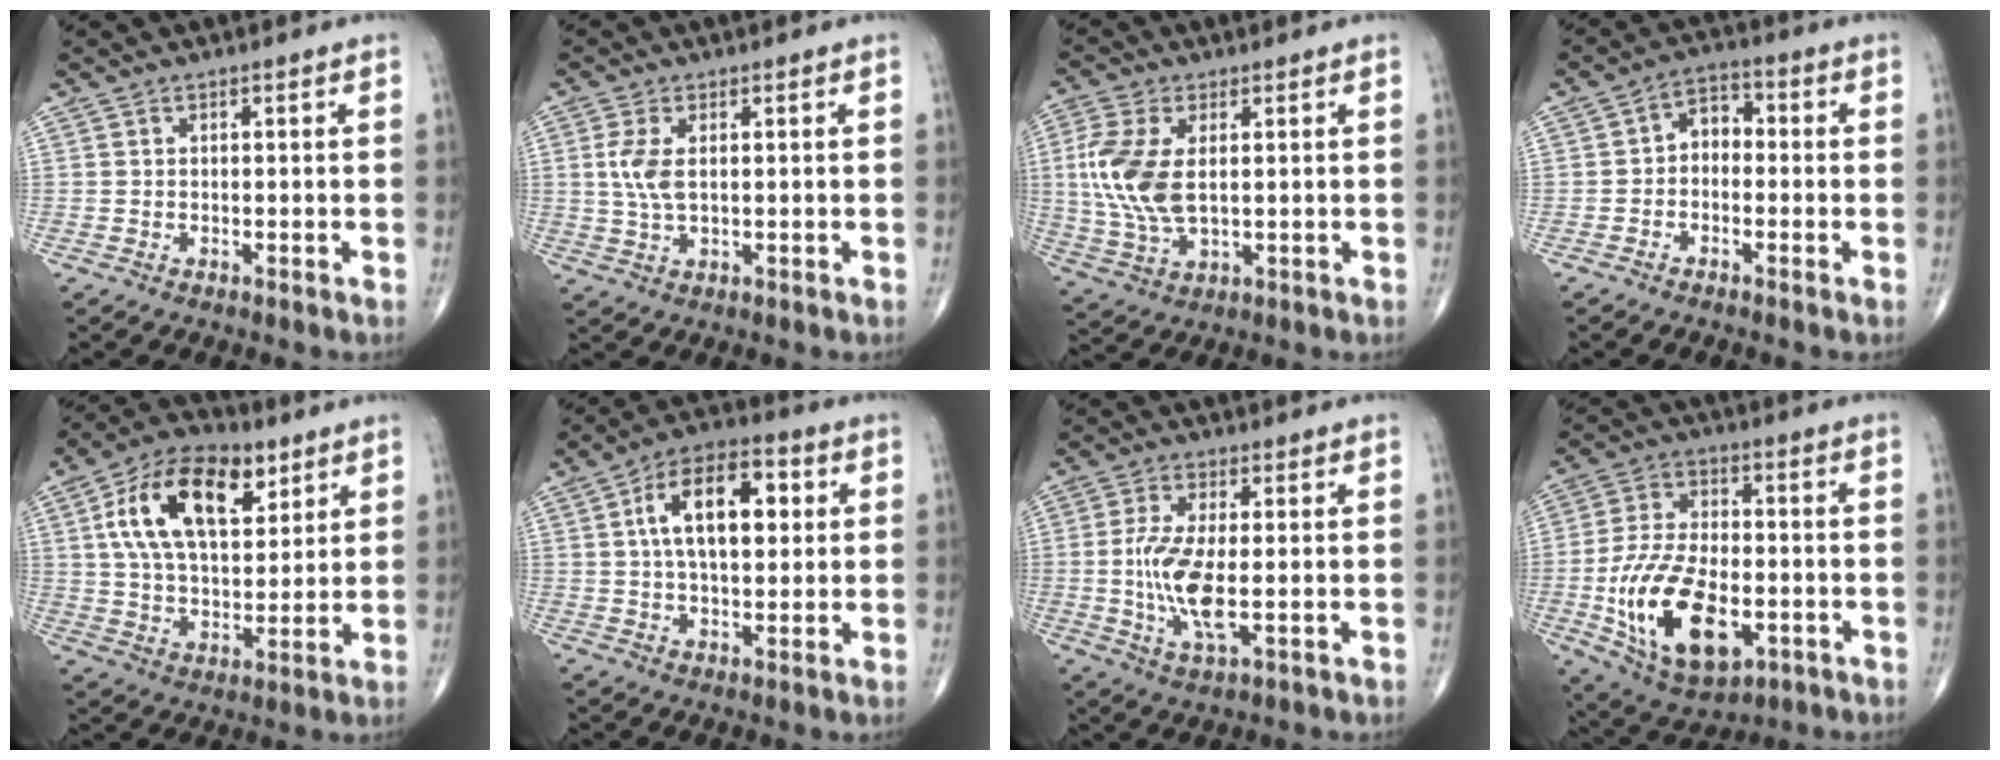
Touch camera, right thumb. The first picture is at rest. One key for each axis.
{"total": 5.0, "fx": 0.9, "fy": 2.4, "fz": 4.3, "tx": -0.099, "ty": -0.002, "tz": 0.019}
{"total": 11.8, "fx": 1.4, "fy": 6.3, "fz": 9.8, "tx": -0.227, "ty": -0.005, "tz": 0.032}
{"total": 4.9, "fx": -0.7, "fy": 3.6, "fz": 3.3, "tx": -0.031, "ty": 0.026, "tz": -0.029}
{"total": 19.4, "fx": 7.6, "fy": 10.7, "fz": 14.4, "tx": -0.224, "ty": -0.013, "tz": 0.130}
{"total": 14.9, "fx": 3.2, "fy": 7.9, "fz": 12.2, "tx": -0.182, "ty": 0.014, "tz": 0.049}
{"total": 10.2, "fx": -0.7, "fy": 3.6, "fz": 9.5, "tx": -0.205, "ty": -0.014, "tz": -0.011}
{"total": 20.1, "fx": -5.2, "fy": 11.1, "fz": 16.0, "tx": -0.279, "ty": 0.009, "tz": -0.074}